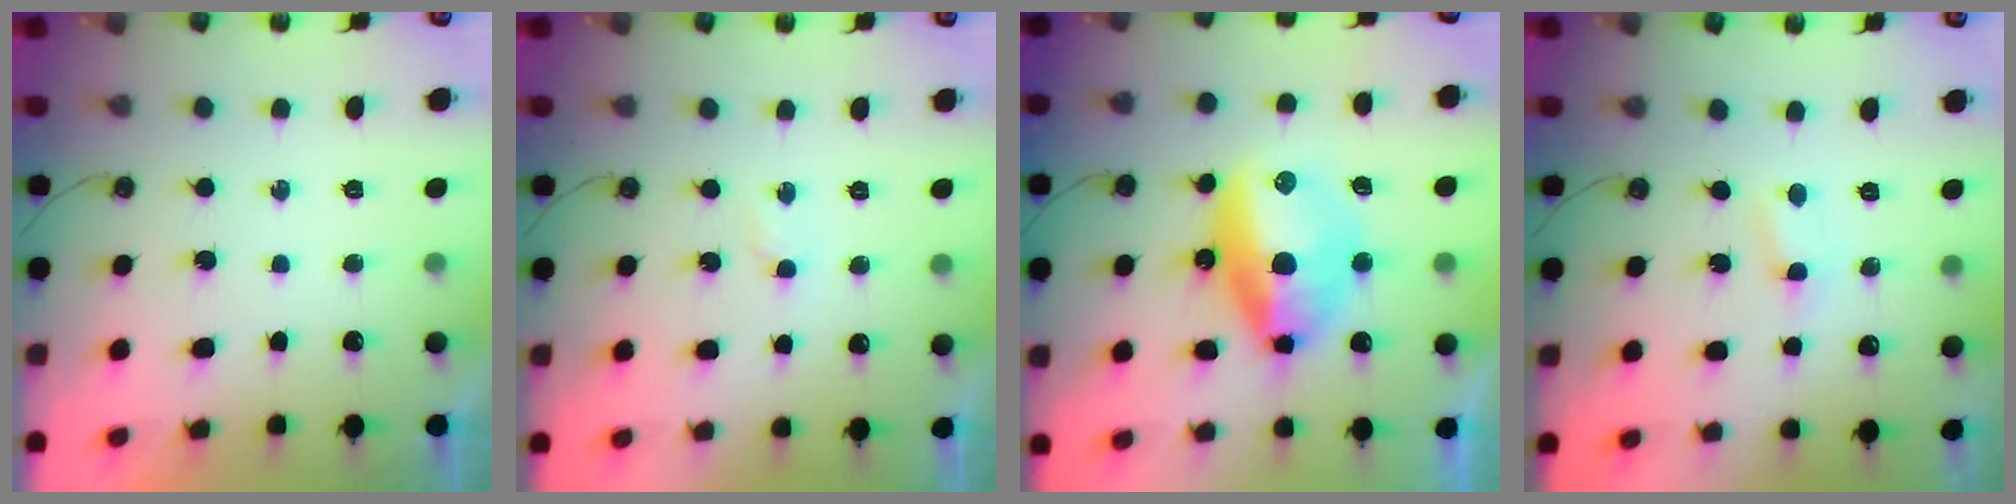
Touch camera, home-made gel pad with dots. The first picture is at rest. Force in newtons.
{"total": 1.8, "press": 1.4, "slide": 1.1}
{"total": 15.0, "press": 14.8, "slide": 2.9}
{"total": 0.8, "press": 0.8, "slide": 0.1}